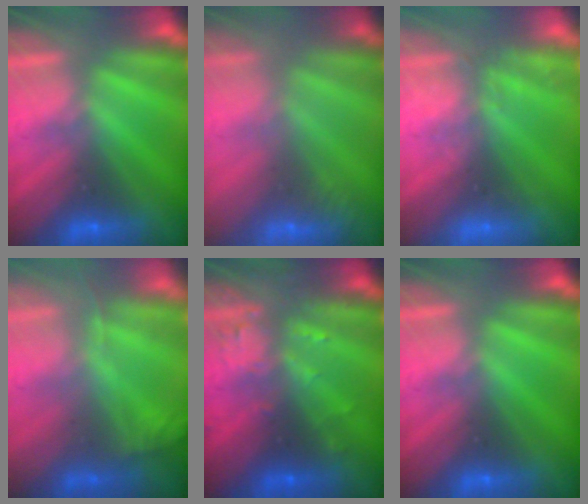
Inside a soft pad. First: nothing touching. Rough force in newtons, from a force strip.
{"total": 2.4}
{"total": 2.6}
{"total": 1.1}
{"total": 3.2}
{"total": 0.0}